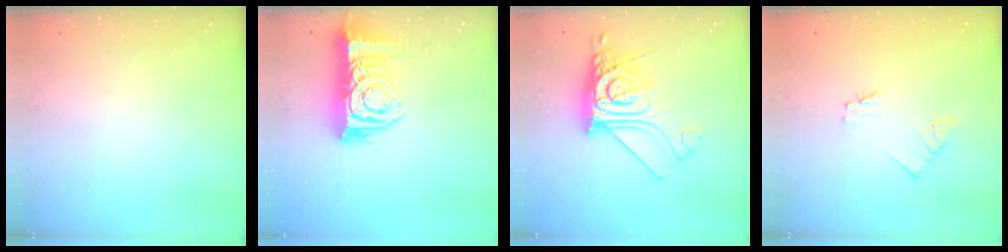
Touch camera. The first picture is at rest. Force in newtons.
{"total": 11.9, "press": 11.9, "slide": 1.2}
{"total": 20.3, "press": 20.2, "slide": 2.3}
{"total": 1.2, "press": 1.2, "slide": 0.1}